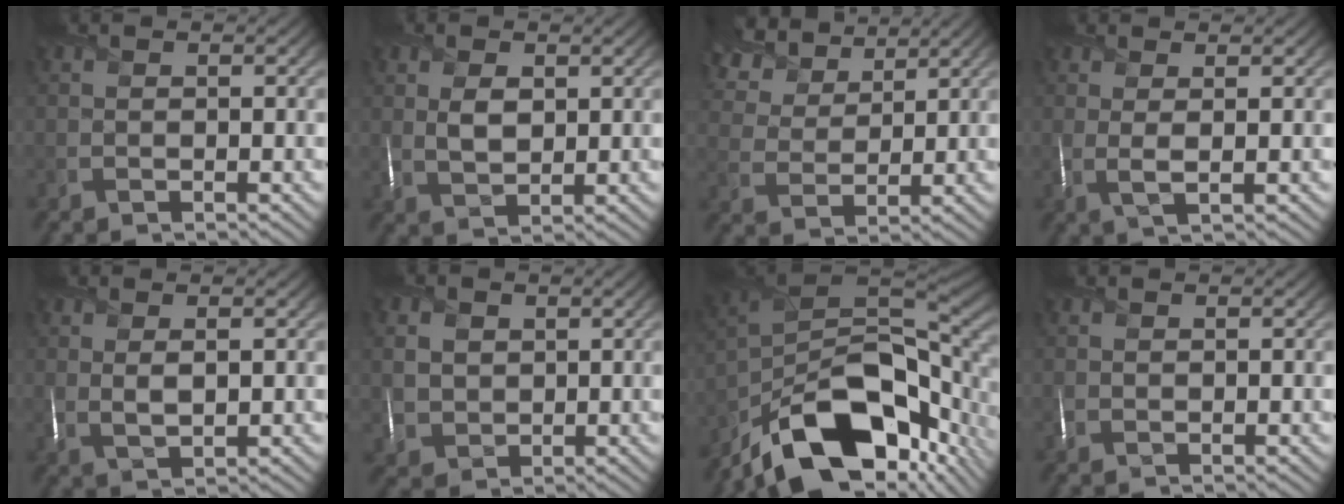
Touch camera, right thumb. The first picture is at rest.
{"total": 3.1, "force": [1.0, 1.9, 2.3], "torque": [-0.051, -0.001, 0.021]}
{"total": 8.6, "force": [6.3, 4.0, 4.2], "torque": [-0.114, 0.023, 0.110]}
{"total": 2.1, "force": [0.7, 0.2, 1.9], "torque": [-0.035, 0.008, 0.012]}
{"total": 2.5, "force": [0.9, 0.8, 2.2], "torque": [-0.048, 0.000, 0.021]}
{"total": 3.7, "force": [1.1, 3.1, 1.6], "torque": [-0.057, 0.001, 0.021]}
{"total": 17.6, "force": [-10.1, 7.9, 12.0], "torque": [-0.226, -0.030, -0.158]}
{"total": 0.0}